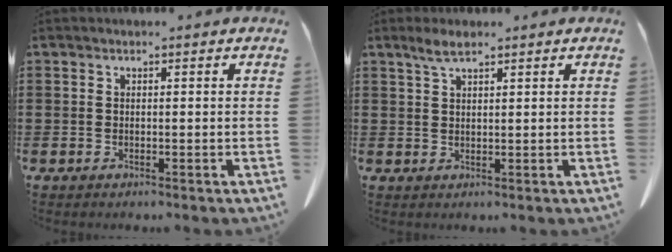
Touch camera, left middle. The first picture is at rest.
{"total": 2.9, "force": [2.0, 0.7, 2.0], "torque": [-0.044, 0.004, 0.036]}